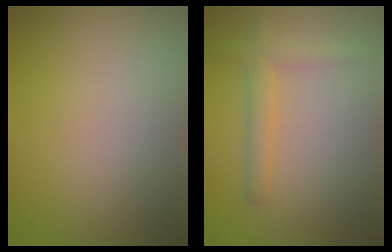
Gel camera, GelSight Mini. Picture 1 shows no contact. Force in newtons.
{"total": 2.1, "press": 2.1, "slide": 0.2}